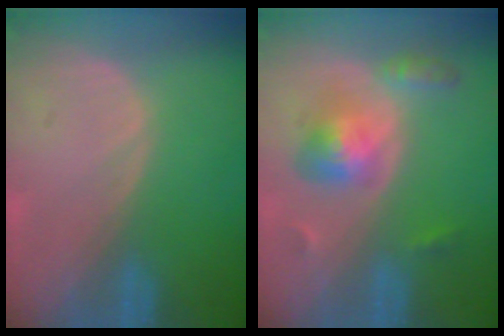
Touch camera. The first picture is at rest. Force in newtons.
{"total": 5.5, "press": 5.5, "slide": 0.2}